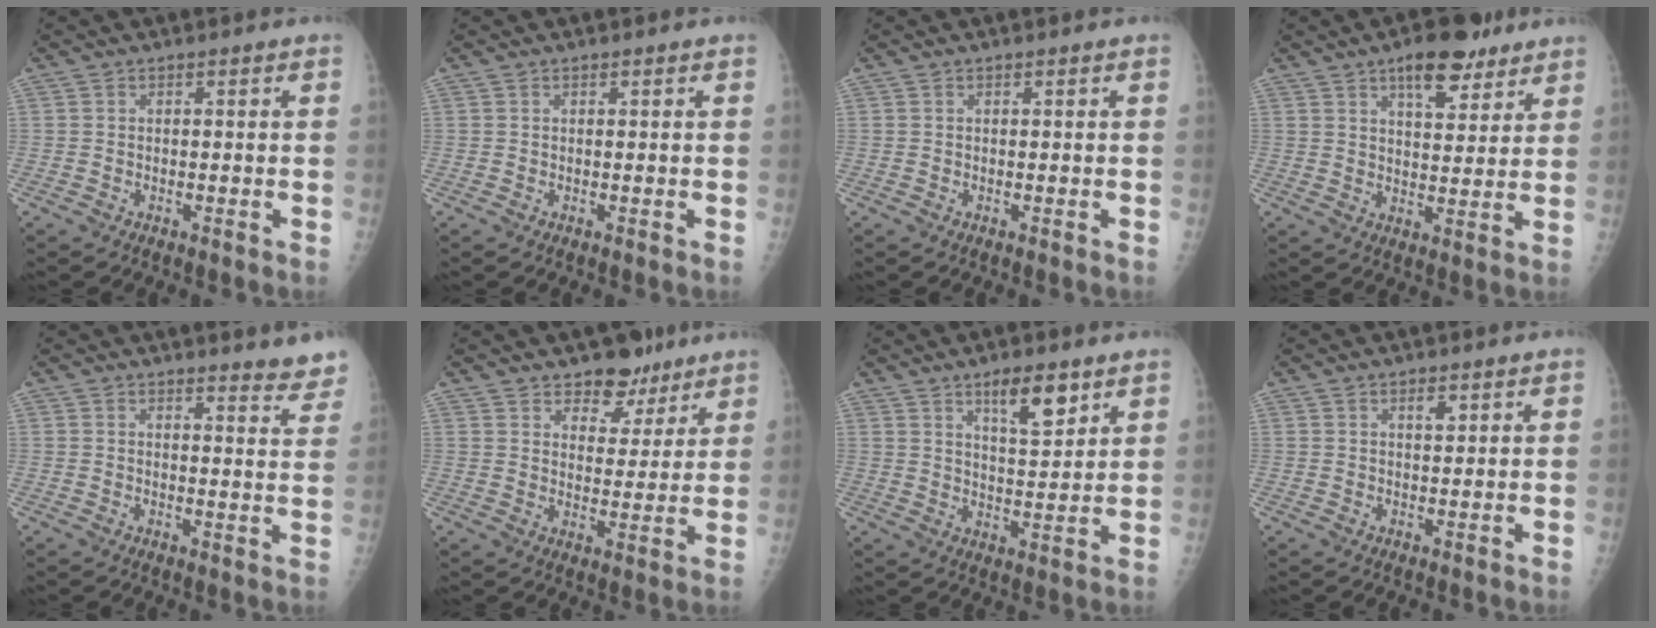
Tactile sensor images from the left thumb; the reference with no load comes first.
{"total": 0.0}
{"total": 0.0}
{"total": 10.4, "force": [6.6, 4.4, 6.7], "torque": [-0.075, -0.031, 0.098]}
{"total": 6.3, "force": [5.9, 0.9, 1.9], "torque": [-0.002, -0.042, 0.051]}
{"total": 8.2, "force": [6.2, 4.8, 2.7], "torque": [0.000, -0.034, 0.095]}
{"total": 8.5, "force": [5.1, 2.7, 6.2], "torque": [-0.085, -0.035, 0.086]}
{"total": 2.0, "force": [1.1, 0.8, 1.4], "torque": [-0.018, -0.006, 0.018]}